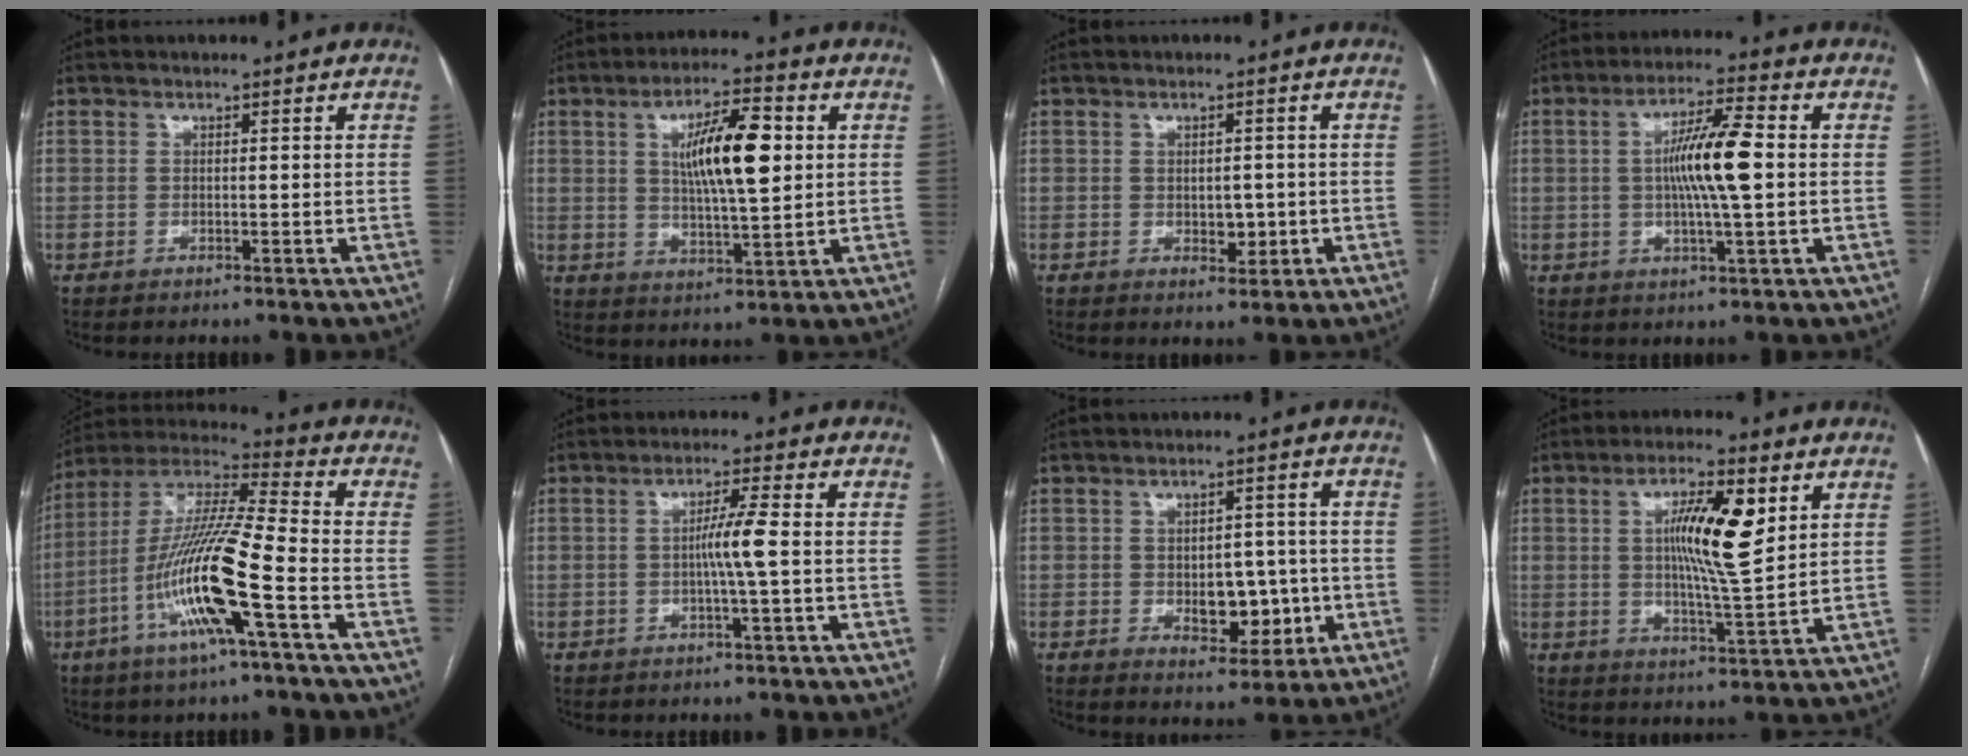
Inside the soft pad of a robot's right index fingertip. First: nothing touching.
{"total": 11.2, "force": [2.4, 2.4, 10.7], "torque": [-0.186, 0.008, 0.040]}
{"total": 3.0, "force": [-0.6, 1.8, 2.4], "torque": [-0.029, 0.000, -0.001]}
{"total": 9.7, "force": [0.3, 0.8, 9.6], "torque": [-0.176, 0.007, 0.001]}
{"total": 16.8, "force": [-5.8, 0.3, 15.7], "torque": [-0.315, -0.004, -0.115]}
{"total": 4.3, "force": [-0.5, -0.7, 4.3], "torque": [-0.077, 0.005, -0.008]}
{"total": 7.2, "force": [-1.4, 4.1, 5.7], "torque": [-0.068, 0.008, -0.008]}
{"total": 10.4, "force": [3.0, 1.3, 9.9], "torque": [-0.171, 0.000, 0.050]}